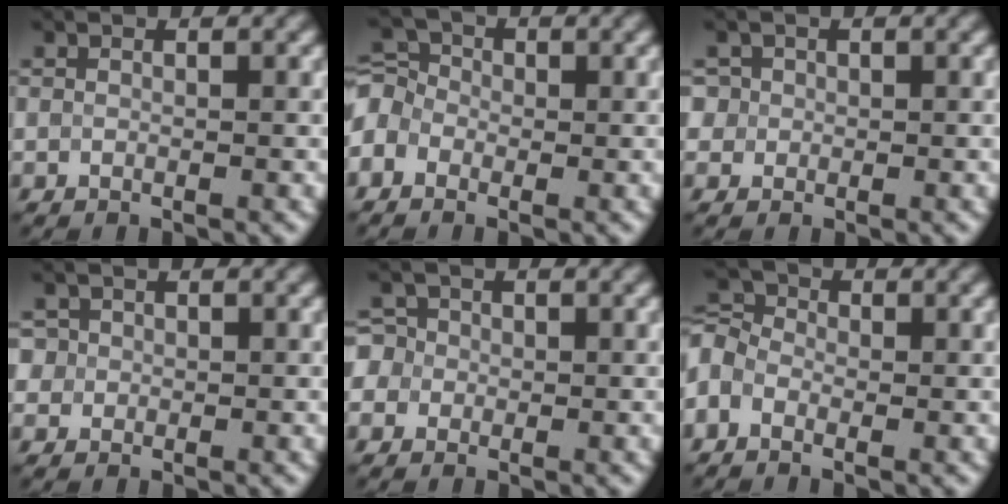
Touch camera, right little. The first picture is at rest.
{"total": 4.0, "force": [-1.1, 3.3, 1.8], "torque": [-0.035, 0.019, -0.035]}
{"total": 2.3, "force": [0.8, 2.1, 0.6], "torque": [-0.007, 0.004, 0.017]}
{"total": 2.0, "force": [0.6, 1.8, 0.5], "torque": [-0.005, 0.002, 0.018]}
{"total": 3.4, "force": [0.1, 3.2, 1.1], "torque": [-0.008, 0.029, -0.029]}
{"total": 3.8, "force": [-1.3, 2.9, 2.0], "torque": [-0.041, 0.013, -0.034]}